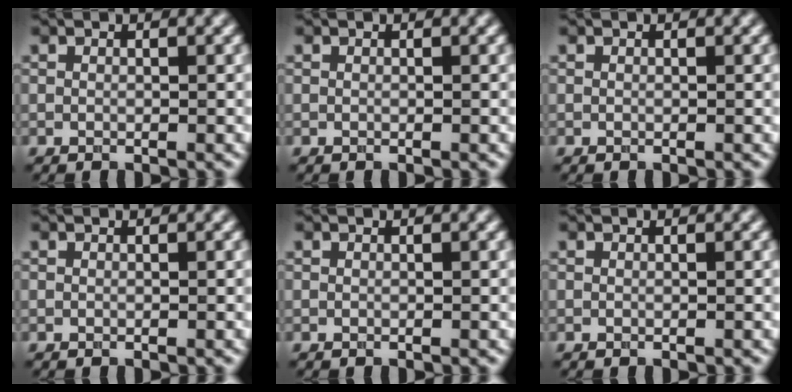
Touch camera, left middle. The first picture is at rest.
{"total": 0.0}
{"total": 0.0}
{"total": 0.0}
{"total": 0.0}
{"total": 0.0}